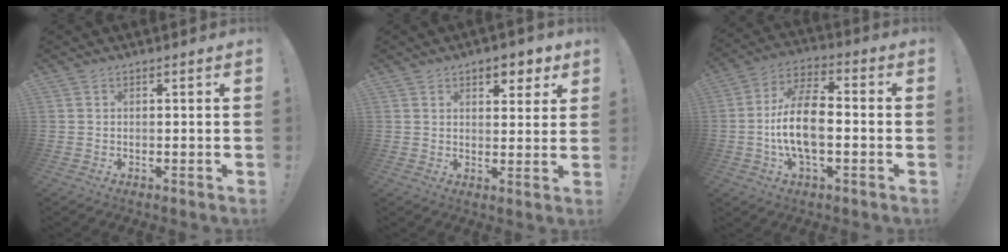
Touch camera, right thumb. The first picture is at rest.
{"total": 5.4, "force": [3.4, 3.3, 2.6], "torque": [-0.015, -0.020, 0.054]}
{"total": 14.2, "force": [-2.8, 6.8, 12.2], "torque": [-0.241, 0.011, -0.052]}